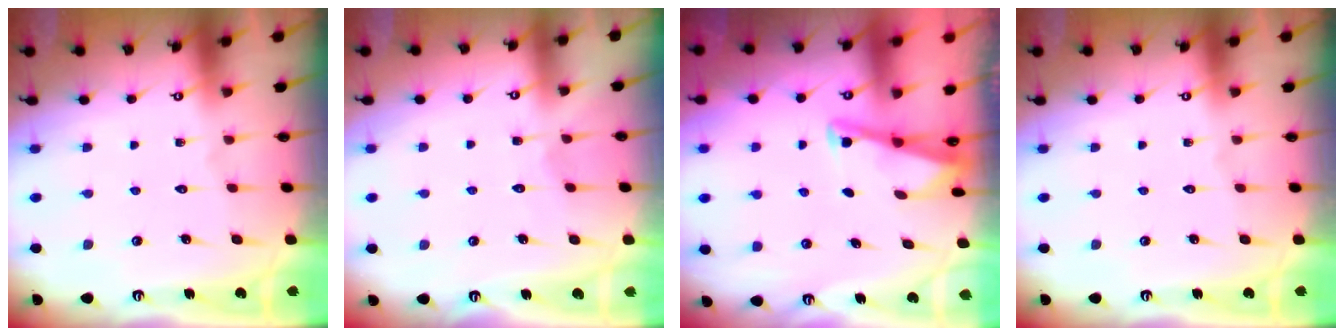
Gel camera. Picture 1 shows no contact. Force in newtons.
{"total": 3.1, "press": 3.1, "slide": 0.4}
{"total": 2.8, "press": 2.8, "slide": 0.3}
{"total": 0.0}